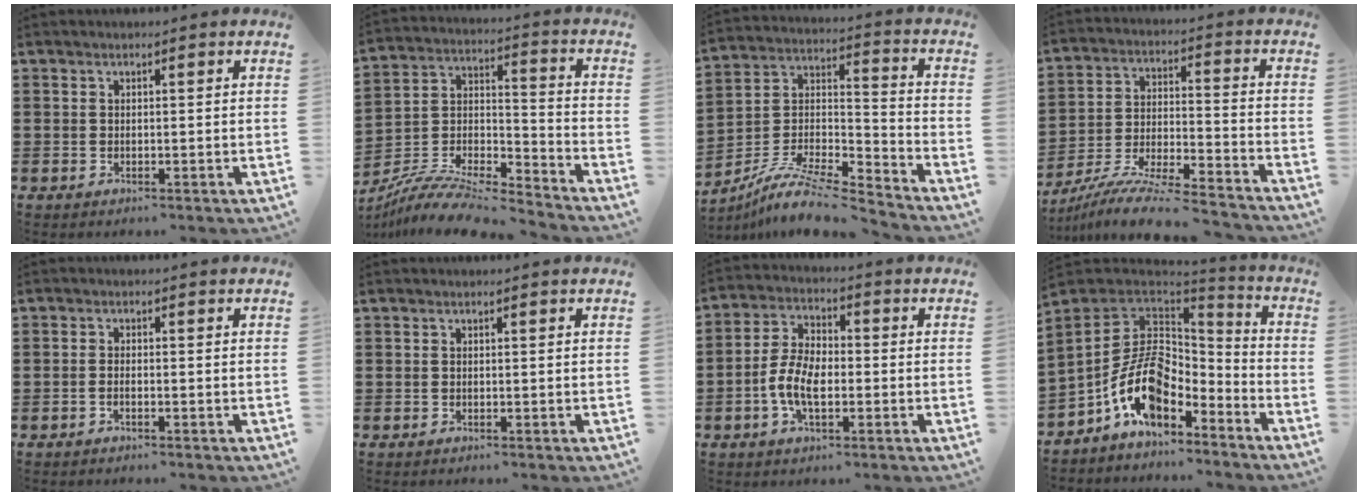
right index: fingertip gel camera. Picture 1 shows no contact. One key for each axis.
{"total": 9.9, "fx": -9.3, "fy": 1.6, "fz": 3.1, "tx": -0.063, "ty": 0.012, "tz": -0.188}
{"total": 10.7, "fx": -9.2, "fy": 2.2, "fz": 5.0, "tx": -0.102, "ty": 0.013, "tz": -0.186}
{"total": 9.1, "fx": -8.5, "fy": -0.2, "fz": 3.2, "tx": -0.062, "ty": -0.004, "tz": -0.173}
{"total": 0.9, "fx": -0.6, "fy": -0.1, "fz": 0.7, "tx": -0.016, "ty": -0.009, "tz": -0.008}
{"total": 0.0}
{"total": 6.9, "fx": -1.8, "fy": 3.7, "fz": 5.6, "tx": -0.130, "ty": 0.002, "tz": -0.041}
{"total": 12.7, "fx": -4.6, "fy": 7.7, "fz": 9.0, "tx": -0.211, "ty": 0.007, "tz": -0.093}